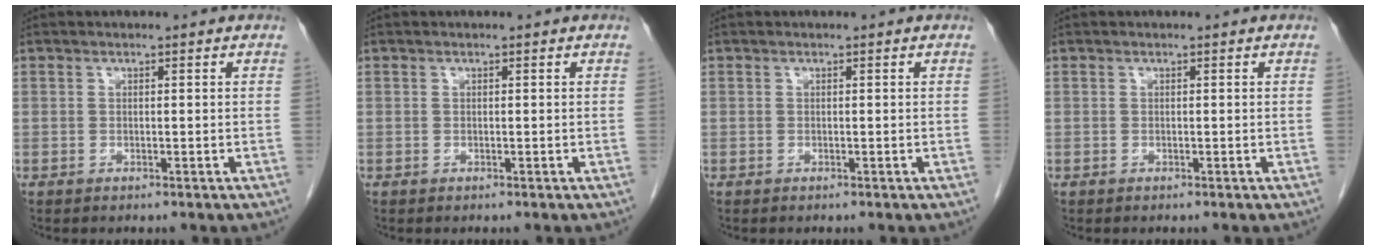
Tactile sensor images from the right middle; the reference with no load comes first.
{"total": 0.0}
{"total": 0.0}
{"total": 0.0}